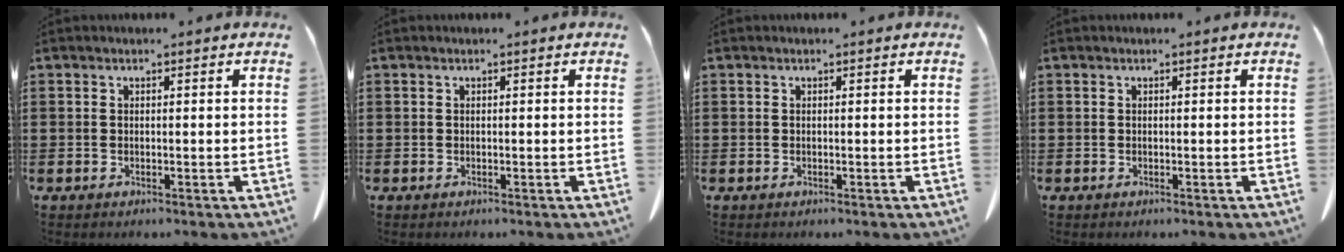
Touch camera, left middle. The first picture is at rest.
{"total": 0.0}
{"total": 0.0}
{"total": 0.0}